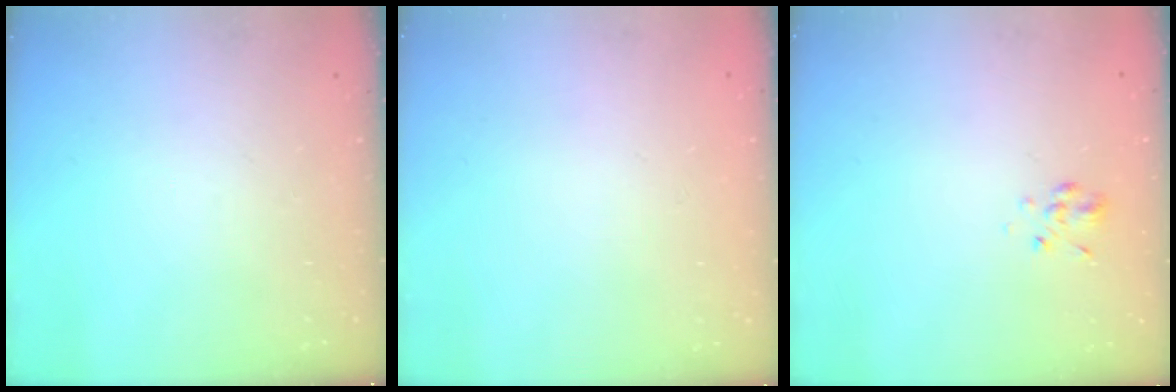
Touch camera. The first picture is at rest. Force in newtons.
{"total": 1.8, "press": 1.8, "slide": 0.2}
{"total": 3.2, "press": 2.9, "slide": 1.3}